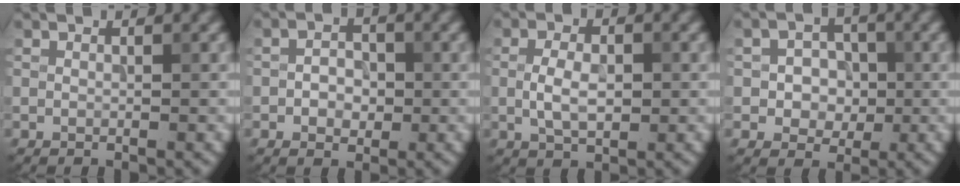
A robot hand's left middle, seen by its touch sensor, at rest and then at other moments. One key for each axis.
{"total": 2.5, "fx": -0.6, "fy": 1.8, "fz": 1.7, "tx": -0.024, "ty": 0.001, "tz": -0.014}
{"total": 3.5, "fx": -0.2, "fy": 1.9, "fz": 2.9, "tx": -0.059, "ty": -0.001, "tz": -0.004}
{"total": 3.2, "fx": -0.4, "fy": 2.7, "fz": 1.7, "tx": -0.015, "ty": -0.001, "tz": -0.018}